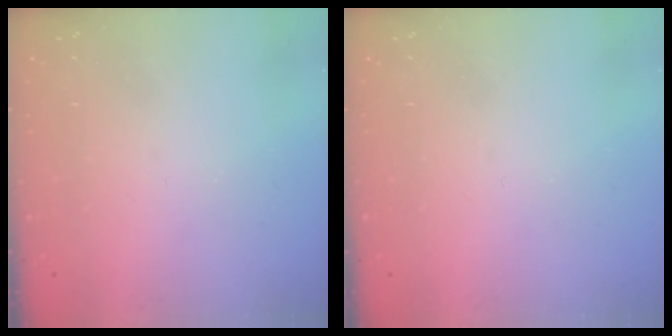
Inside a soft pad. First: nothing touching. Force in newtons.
{"total": 0.0}